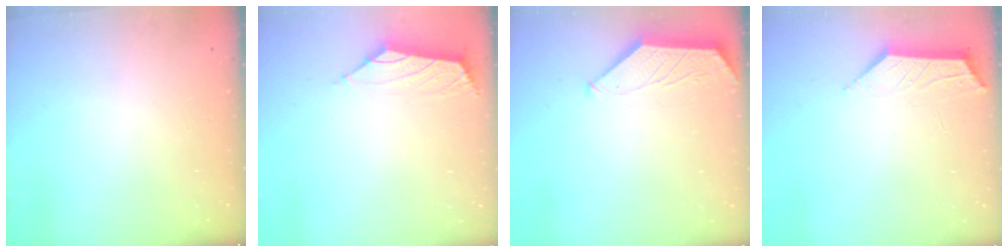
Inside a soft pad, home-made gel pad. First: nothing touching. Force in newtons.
{"total": 1.6, "press": 1.4, "slide": 0.7}
{"total": 1.3, "press": 1.3, "slide": 0.3}
{"total": 2.3, "press": 2.3, "slide": 0.5}